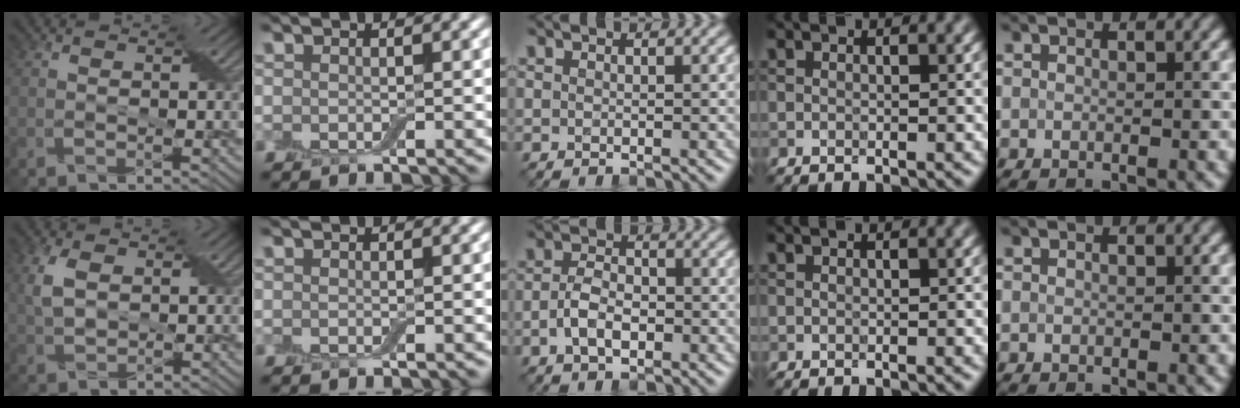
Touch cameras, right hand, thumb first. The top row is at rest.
{"thumb": {"total": 4.4, "force": [1.3, 2.7, 3.2], "torque": [-0.085, 0.006, 0.027]}, "middle": {"total": 3.2, "force": [-0.9, 1.9, 2.4], "torque": [-0.047, 0.000, -0.020]}}